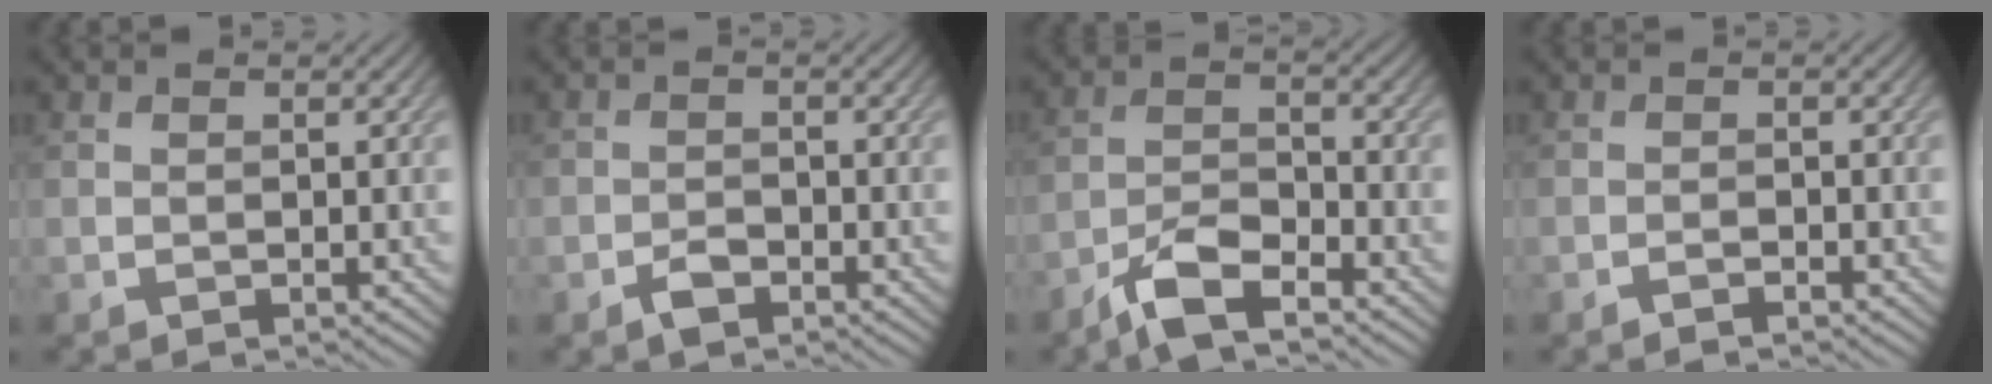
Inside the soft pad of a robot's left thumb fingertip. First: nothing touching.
{"total": 2.3, "force": [-1.6, 1.3, 1.1], "torque": [-0.019, 0.001, -0.032]}
{"total": 6.5, "force": [-5.0, 1.6, 3.8], "torque": [-0.076, 0.000, -0.102]}
{"total": 1.3, "force": [-1.1, 0.1, 0.7], "torque": [-0.011, 0.002, -0.022]}